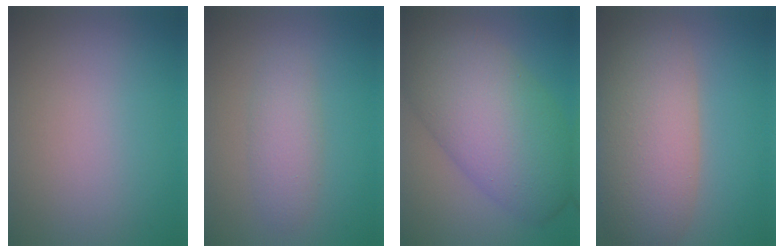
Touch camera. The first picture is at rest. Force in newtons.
{"total": 2.7, "press": 2.7, "slide": 0.1}
{"total": 11.4, "press": 11.4, "slide": 0.3}
{"total": 8.7, "press": 8.7, "slide": 0.7}